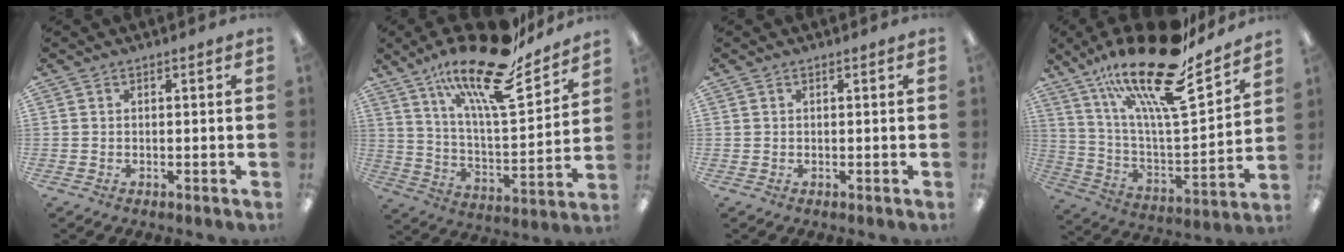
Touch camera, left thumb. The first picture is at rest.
{"total": 23.6, "force": [17.7, 6.1, 14.3], "torque": [-0.236, -0.112, 0.293]}
{"total": 0.0}
{"total": 26.0, "force": [19.2, 7.0, 16.1], "torque": [-0.271, -0.120, 0.321]}